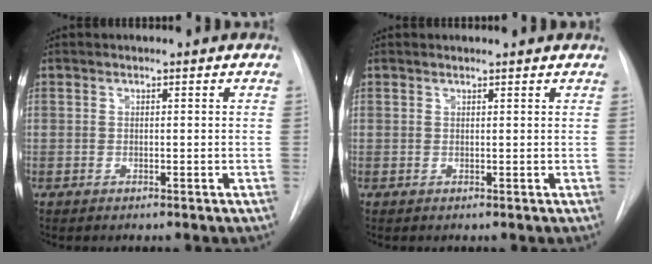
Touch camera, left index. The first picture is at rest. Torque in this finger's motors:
{"motor_torque": [0.60, -0.96, 0.01, 0.00]}